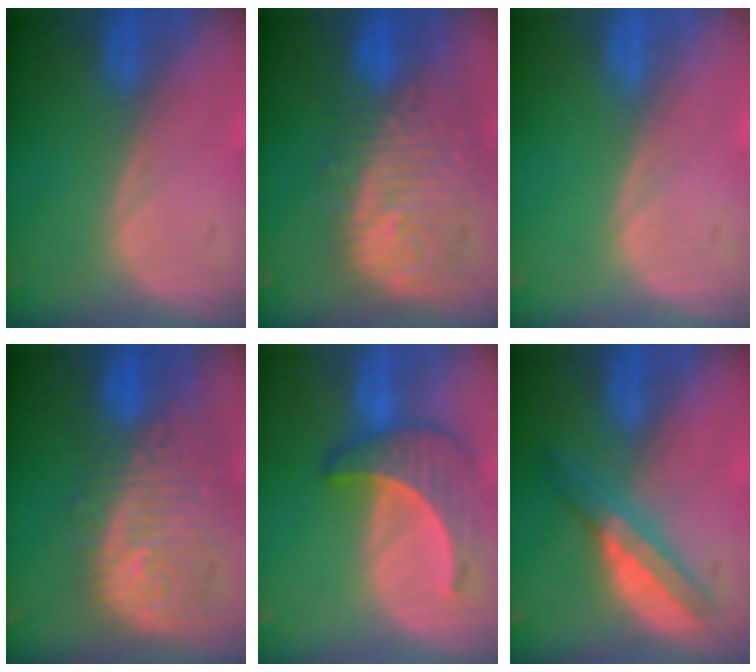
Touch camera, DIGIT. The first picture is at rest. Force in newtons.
{"total": 12.0, "press": 10.7, "slide": 5.4}
{"total": 0.0}
{"total": 12.0, "press": 10.7, "slide": 5.4}
{"total": 6.4, "press": 6.3, "slide": 0.7}
{"total": 5.4, "press": 5.0, "slide": 1.8}